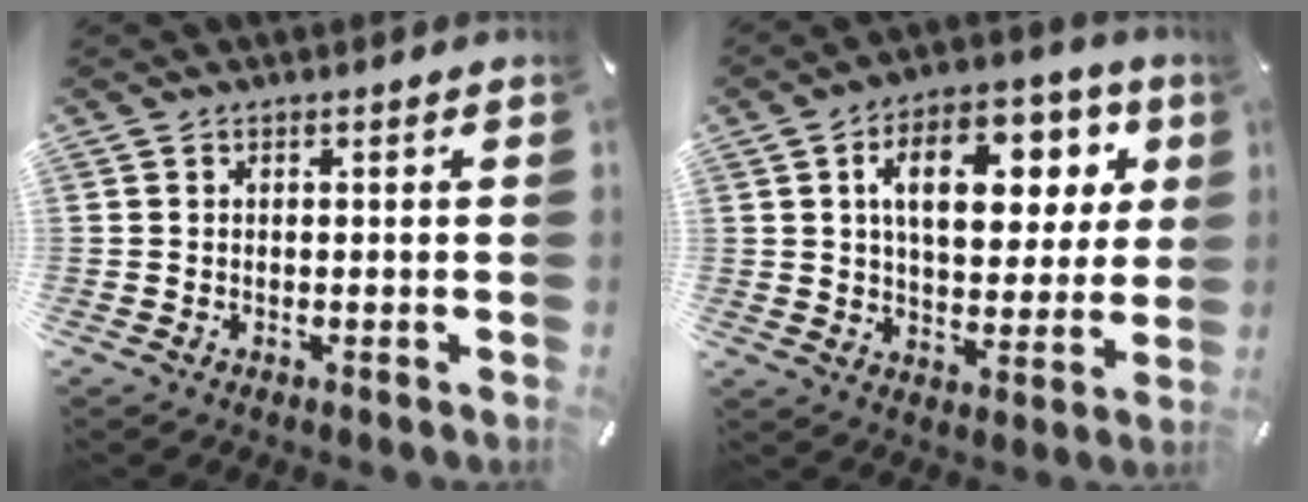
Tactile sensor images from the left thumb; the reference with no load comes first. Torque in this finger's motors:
{"motor_torque": [1.38, 1.74, 1.42, -1.35, 0.48]}